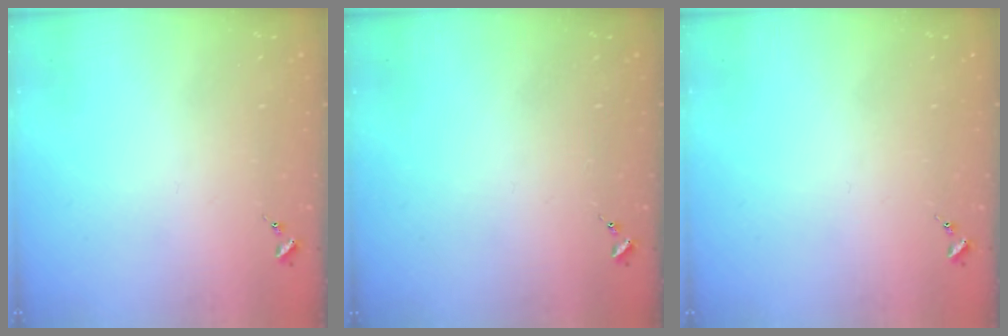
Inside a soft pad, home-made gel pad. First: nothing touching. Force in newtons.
{"total": 0.0}
{"total": 0.0}